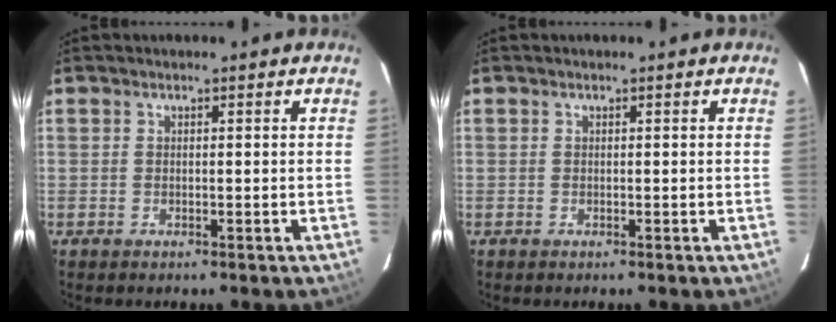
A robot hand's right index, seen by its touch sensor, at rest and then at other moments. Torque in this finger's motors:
{"motor_torque": [0.00, 0.00, 0.00, 0.00]}